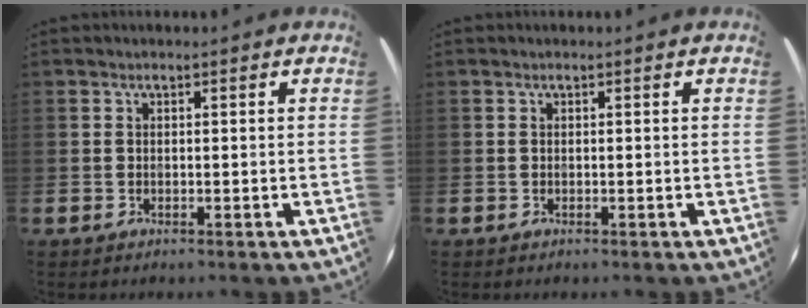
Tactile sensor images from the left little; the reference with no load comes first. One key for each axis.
{"total": 0.0}